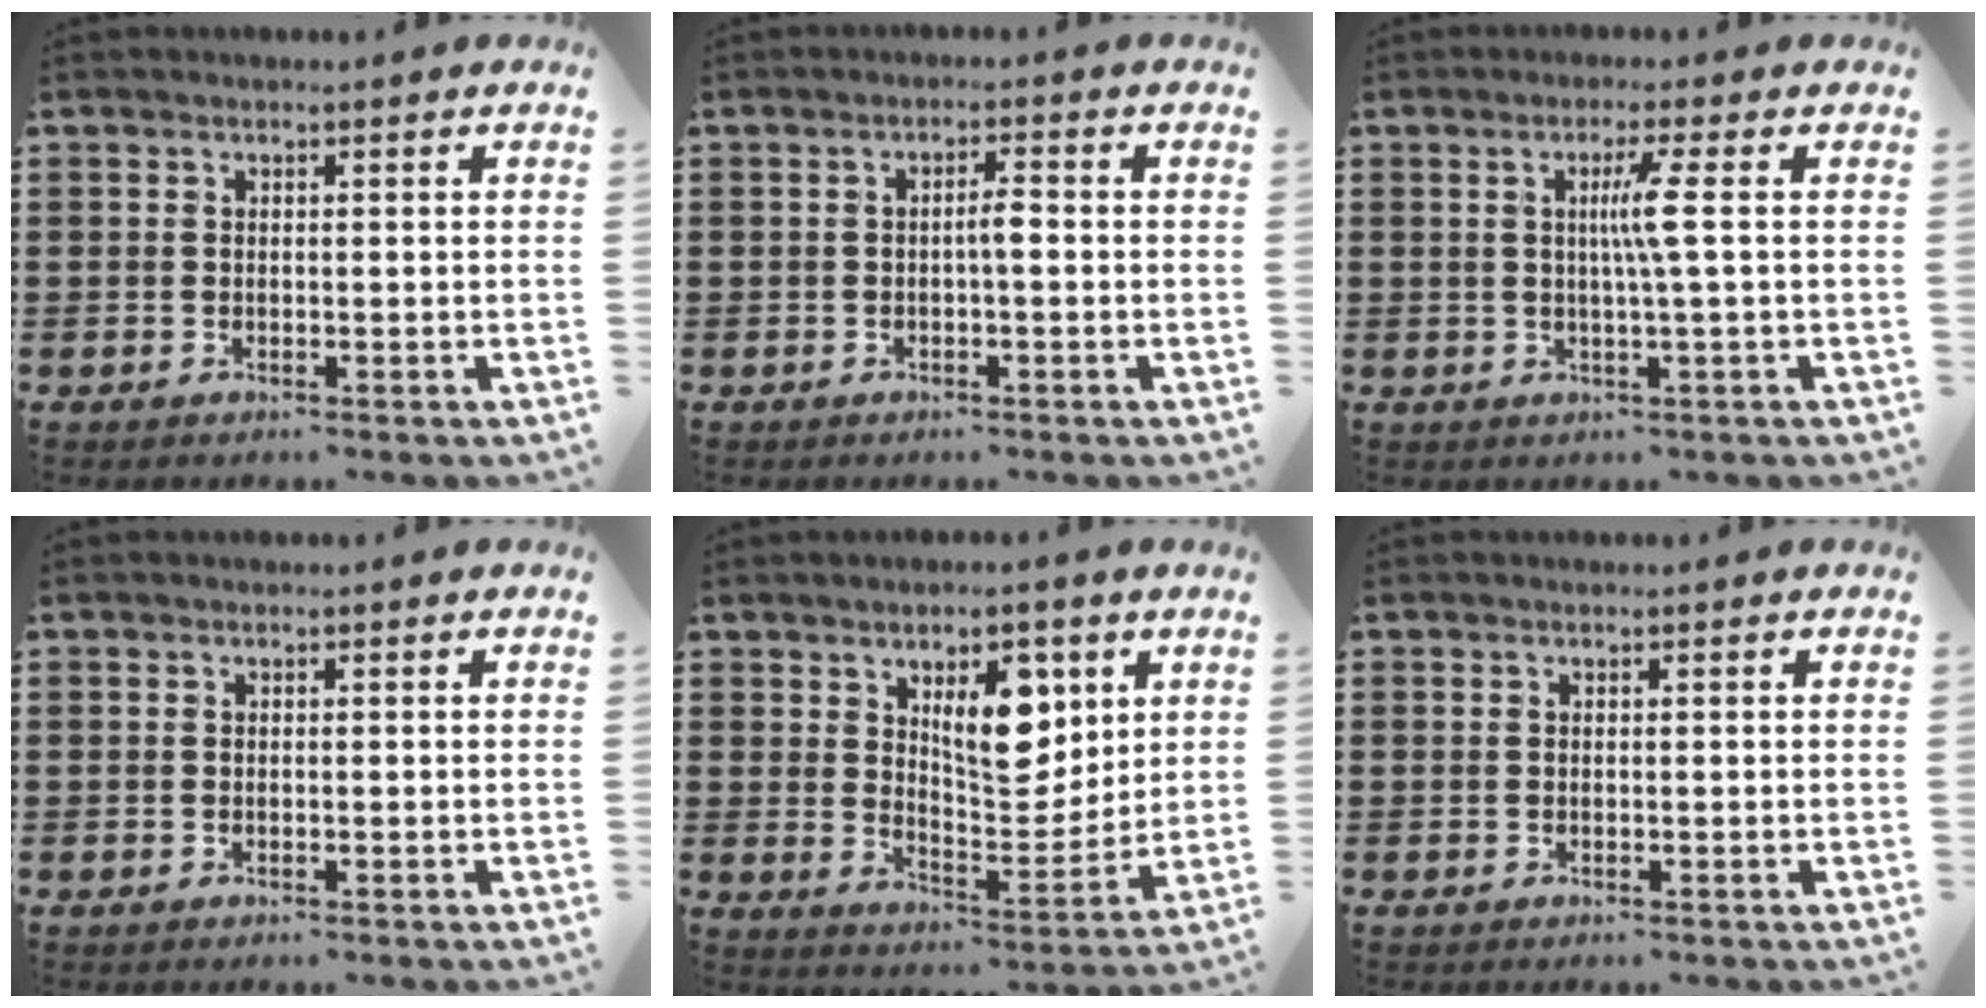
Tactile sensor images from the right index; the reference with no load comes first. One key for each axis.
{"total": 2.4, "fx": -0.3, "fy": 0.4, "fz": 2.3, "tx": -0.043, "ty": 0.003, "tz": -0.008}
{"total": 4.3, "fx": 0.4, "fy": -0.9, "fz": 4.2, "tx": -0.080, "ty": -0.008, "tz": 0.000}
{"total": 0.0}
{"total": 9.5, "fx": 4.4, "fy": 4.9, "fz": 6.9, "tx": -0.103, "ty": -0.009, "tz": 0.070}
{"total": 0.0}